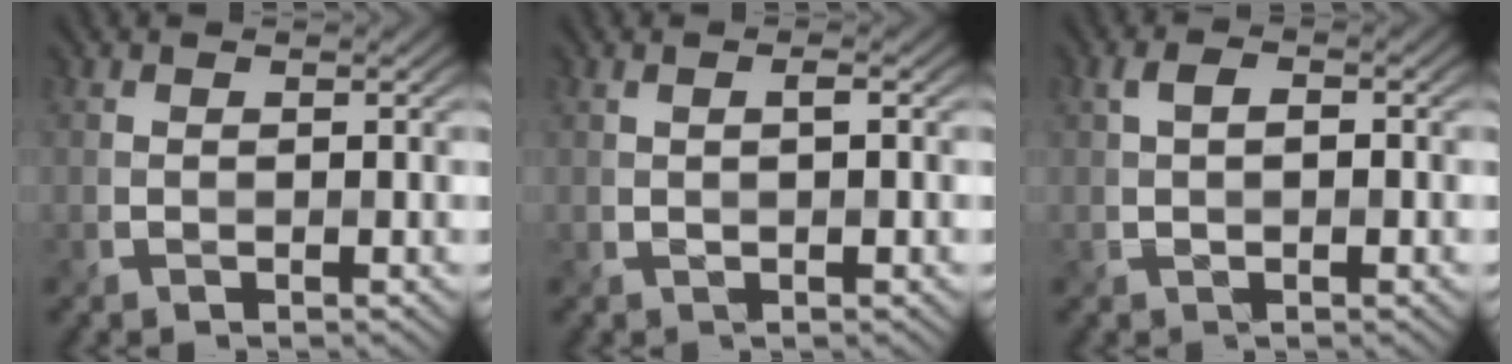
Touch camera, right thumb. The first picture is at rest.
{"total": 1.1, "force": [0.1, 0.0, 1.1], "torque": [-0.021, 0.004, 0.001]}
{"total": 2.6, "force": [0.3, 1.3, 2.2], "torque": [-0.044, 0.007, 0.002]}